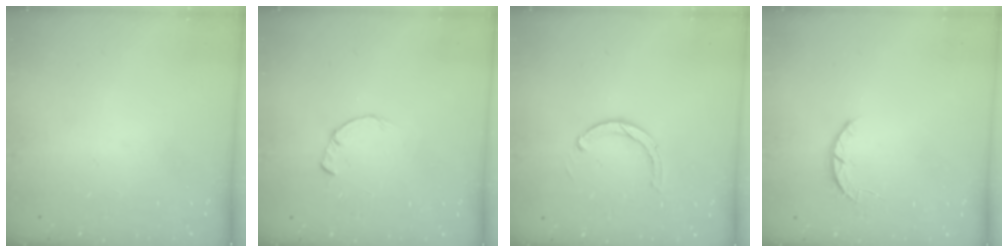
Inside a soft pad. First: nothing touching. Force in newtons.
{"total": 0.8, "press": 0.8, "slide": 0.2}
{"total": 2.9, "press": 2.9, "slide": 0.4}
{"total": 2.6, "press": 2.5, "slide": 0.4}